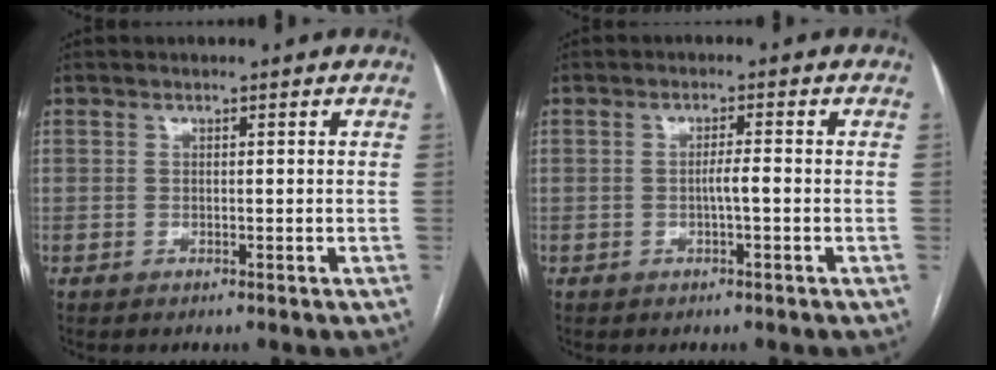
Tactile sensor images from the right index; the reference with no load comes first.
{"total": 2.1, "force": [-0.5, 0.0, 2.0], "torque": [-0.035, 0.002, -0.009]}